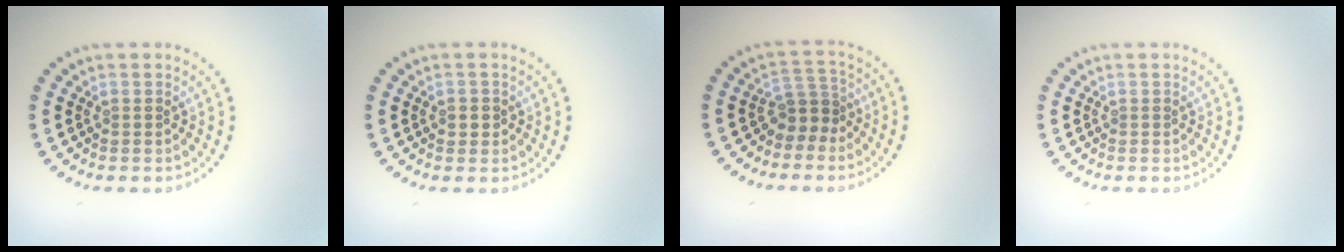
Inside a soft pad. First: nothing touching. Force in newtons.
{"total": 1.1, "press": 1.1, "slide": 0.4}
{"total": 2.5, "press": 1.8, "slide": 1.7}
{"total": 0.0}